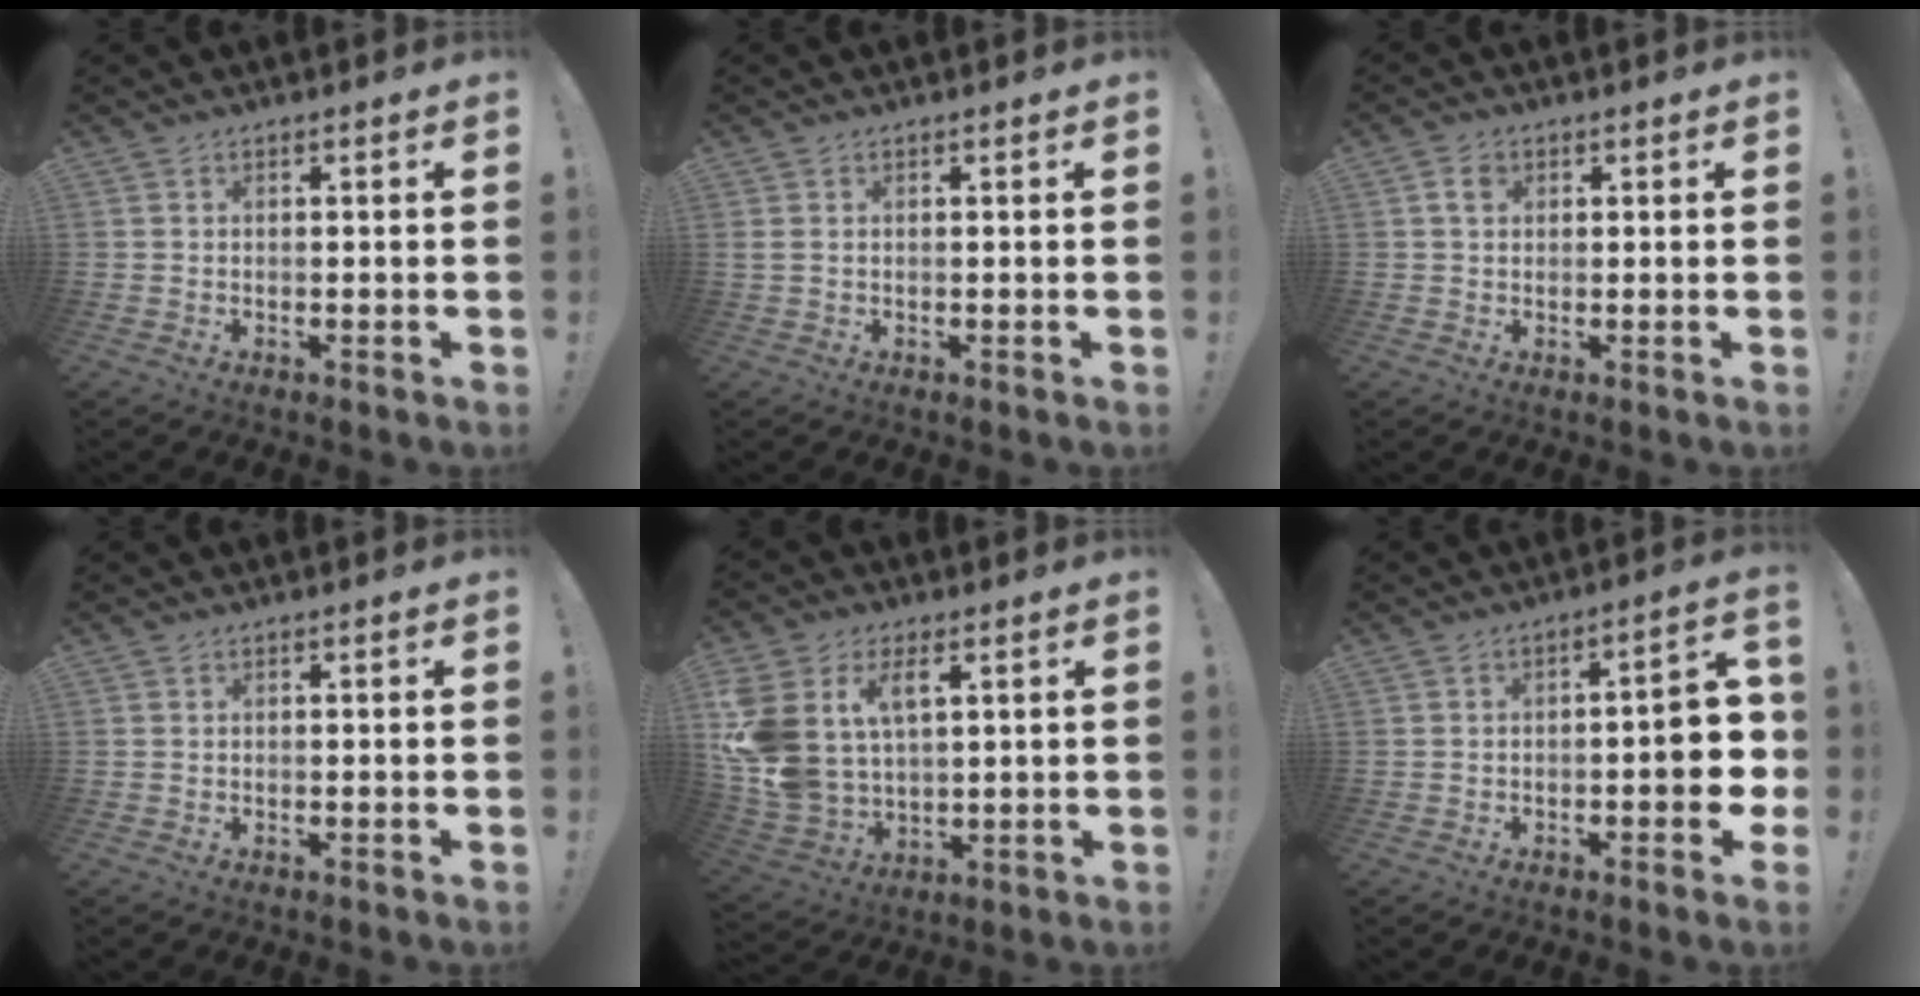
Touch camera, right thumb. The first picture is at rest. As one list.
[{"total": 1.1, "force": [0.6, 0.5, 0.8], "torque": [-0.022, 0.003, 0.012]}, {"total": 2.9, "force": [1.2, 2.0, 1.6], "torque": [-0.018, -0.002, 0.020]}, {"total": 0.0}, {"total": 13.9, "force": [5.6, 9.4, 8.6], "torque": [-0.191, -0.025, 0.110]}, {"total": 9.3, "force": [-2.0, 3.3, 8.4], "torque": [-0.098, 0.008, -0.034]}]